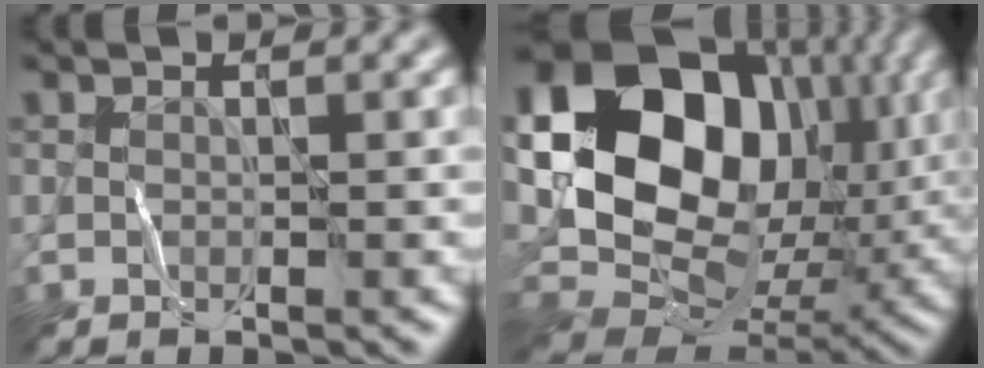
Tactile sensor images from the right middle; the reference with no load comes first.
{"total": 19.1, "force": [4.8, 14.5, 11.5], "torque": [-0.226, 0.007, 0.101]}